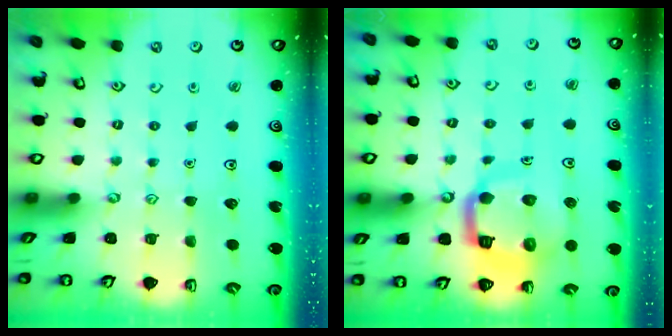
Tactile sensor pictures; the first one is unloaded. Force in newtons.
{"total": 13.2, "press": 13.1, "slide": 1.7}